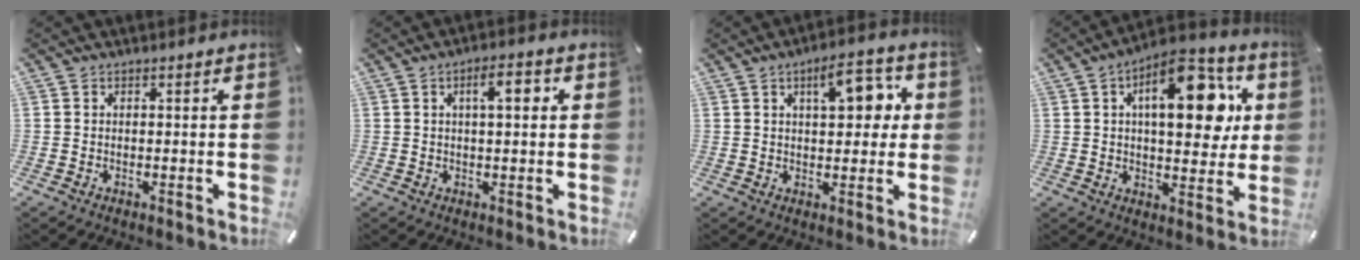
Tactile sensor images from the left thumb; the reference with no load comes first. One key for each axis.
{"total": 5.4, "fx": 1.5, "fy": 1.9, "fz": 4.8, "tx": -0.074, "ty": 0.002, "tz": 0.016}
{"total": 10.5, "fx": 3.6, "fy": 5.1, "fz": 8.5, "tx": -0.102, "ty": -0.010, "tz": 0.050}
{"total": 18.6, "fx": 6.3, "fy": 9.0, "fz": 15.0, "tx": -0.206, "ty": -0.014, "tz": 0.097}